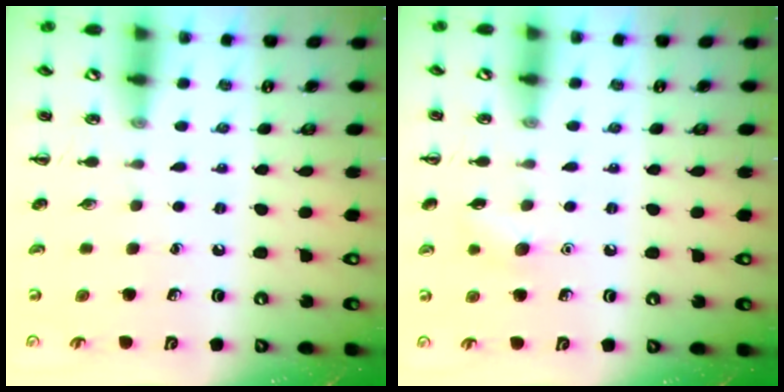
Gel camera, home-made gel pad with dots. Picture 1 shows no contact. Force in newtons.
{"total": 6.3, "press": 6.1, "slide": 1.6}